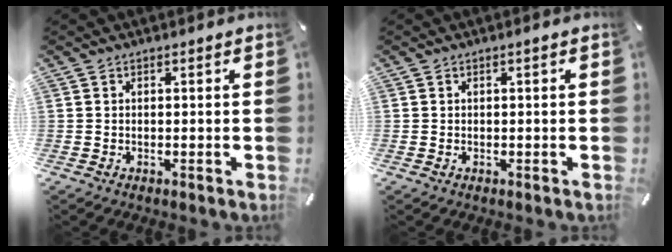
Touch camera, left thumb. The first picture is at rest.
{"total": 0.9, "force": [0.0, 0.0, 0.9], "torque": [-0.015, -0.001, -0.001]}